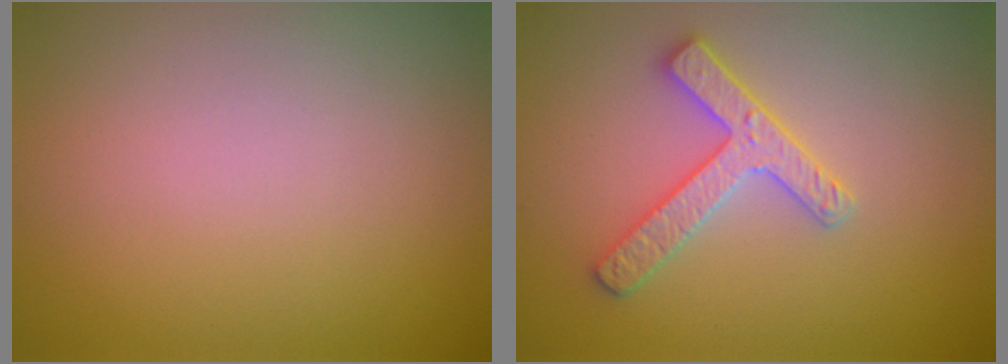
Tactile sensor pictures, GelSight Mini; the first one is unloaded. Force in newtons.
{"total": 2.9, "press": 2.9, "slide": 0.5}